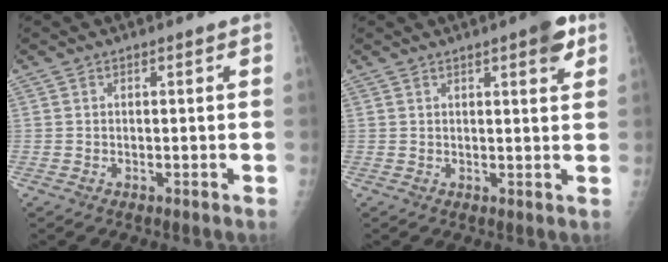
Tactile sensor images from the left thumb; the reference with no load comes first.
{"total": 4.6, "force": [2.6, 1.3, 3.6], "torque": [-0.037, -0.009, 0.028]}